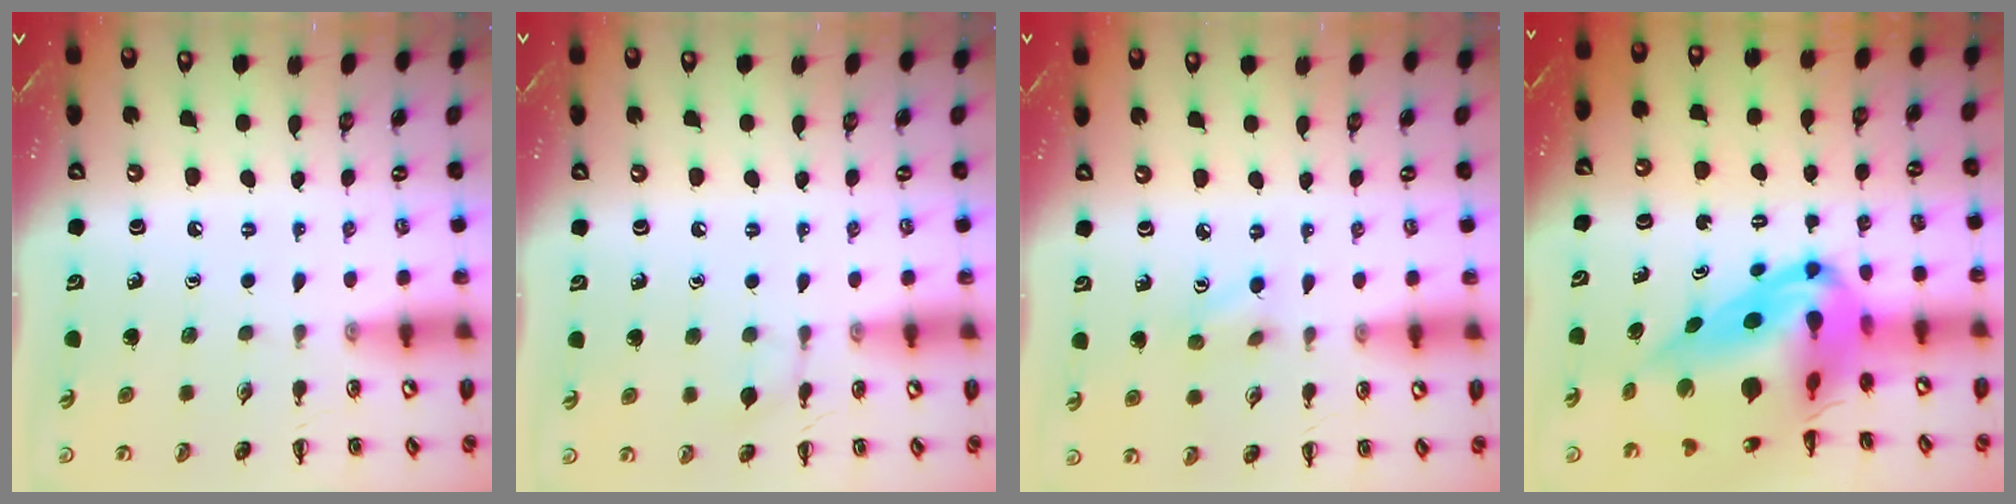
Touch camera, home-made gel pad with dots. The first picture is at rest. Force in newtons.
{"total": 5.6, "press": 5.5, "slide": 1.0}
{"total": 3.2, "press": 3.1, "slide": 0.9}
{"total": 16.9, "press": 16.1, "slide": 5.3}